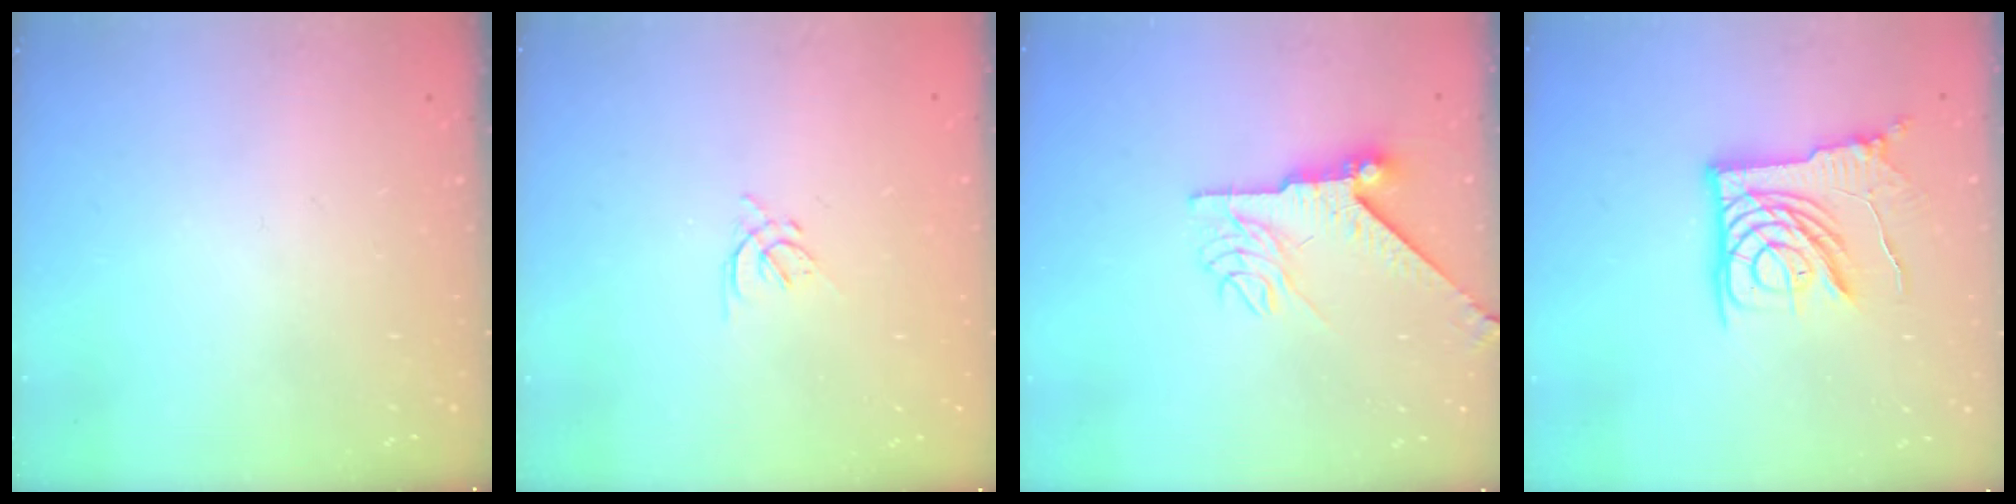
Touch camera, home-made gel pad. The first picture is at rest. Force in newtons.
{"total": 2.2, "press": 2.2, "slide": 0.4}
{"total": 8.3, "press": 8.2, "slide": 0.9}
{"total": 13.9, "press": 13.9, "slide": 1.3}